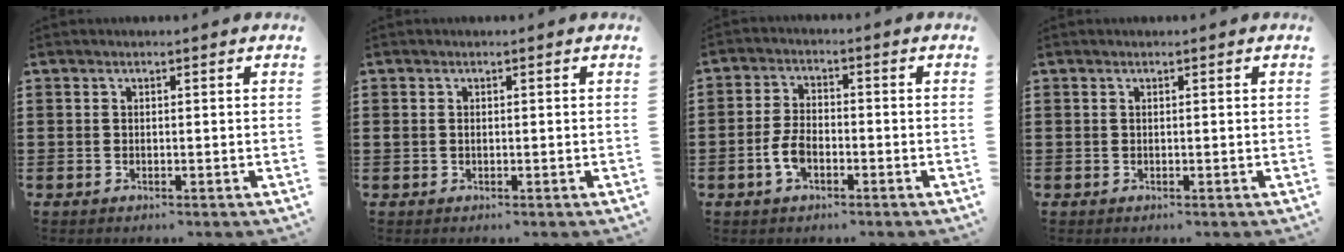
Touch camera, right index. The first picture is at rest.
{"total": 0.7, "force": [0.1, 0.6, 0.5], "torque": [-0.011, 0.003, 0.001]}
{"total": 4.5, "force": [-1.5, 2.4, 3.5], "torque": [-0.090, -0.003, -0.034]}
{"total": 0.0}